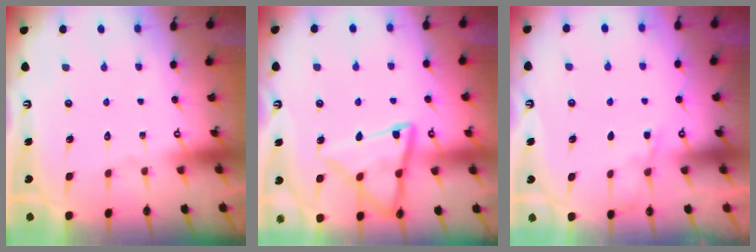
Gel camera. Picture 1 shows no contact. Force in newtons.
{"total": 14.4, "press": 14.3, "slide": 1.3}
{"total": 3.5, "press": 3.5, "slide": 0.5}